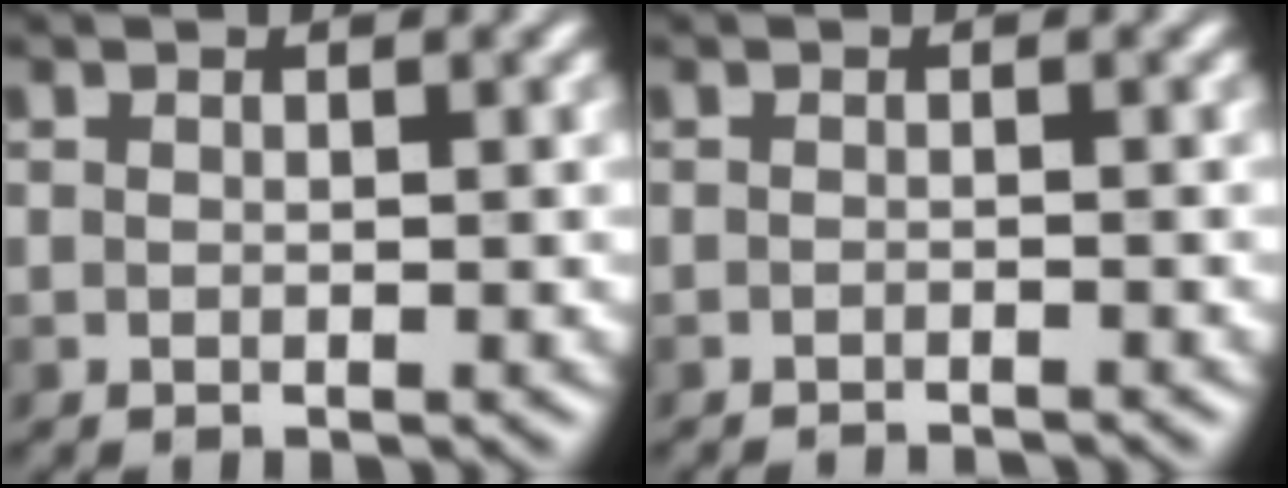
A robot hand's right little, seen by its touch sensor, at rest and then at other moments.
{"total": 2.6, "force": [-2.5, 0.3, 0.8], "torque": [-0.005, 0.001, -0.039]}